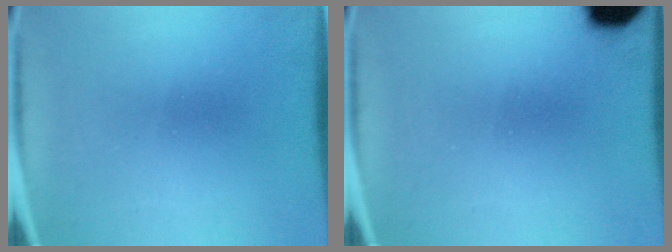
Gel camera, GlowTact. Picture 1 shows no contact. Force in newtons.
{"total": 16.8}